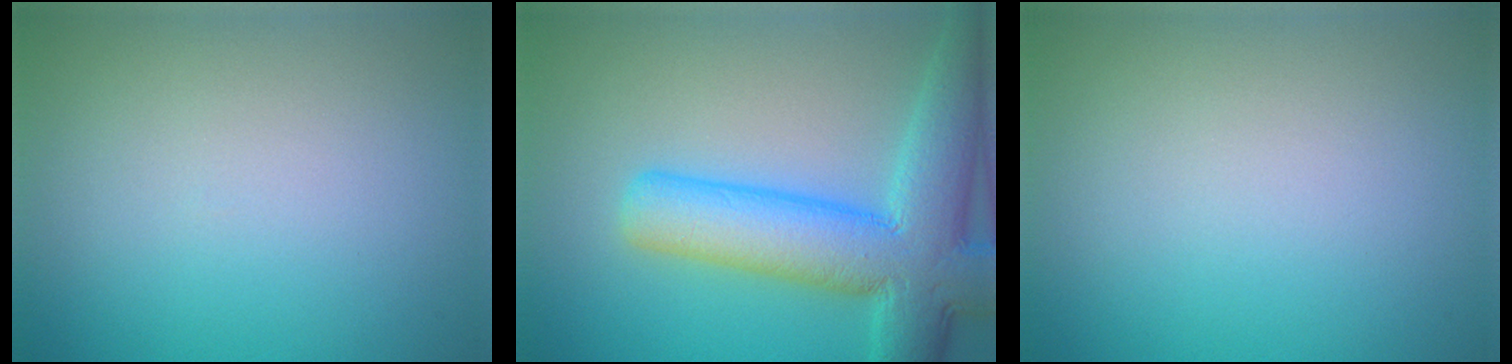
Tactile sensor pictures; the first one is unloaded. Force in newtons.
{"total": 9.9, "press": 9.9, "slide": 0.4}
{"total": 0.0}